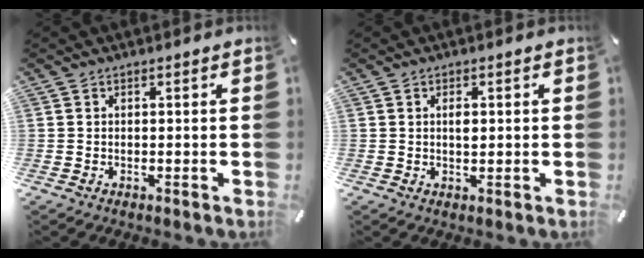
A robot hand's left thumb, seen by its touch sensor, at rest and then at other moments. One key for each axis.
{"total": 1.8, "fx": 0.3, "fy": 0.8, "fz": 1.5, "tx": -0.024, "ty": 0.000, "tz": 0.003}